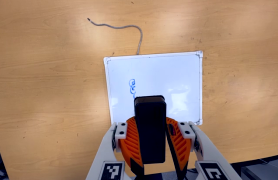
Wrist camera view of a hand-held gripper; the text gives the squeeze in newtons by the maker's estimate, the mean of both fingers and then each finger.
{"total": 9.9, "left": 9.6, "right": 10.2}